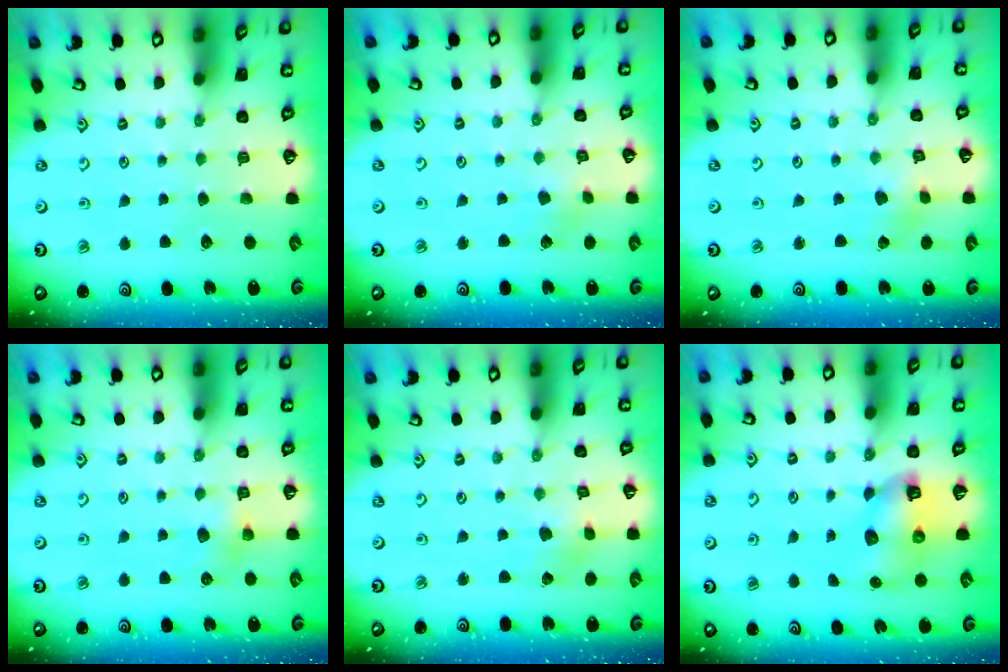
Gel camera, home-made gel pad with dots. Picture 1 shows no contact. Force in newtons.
{"total": 2.3, "press": 2.3, "slide": 0.3}
{"total": 1.9, "press": 1.9, "slide": 0.2}
{"total": 5.4, "press": 5.4, "slide": 0.6}
{"total": 2.5, "press": 2.4, "slide": 0.4}
{"total": 8.2, "press": 8.2, "slide": 1.1}